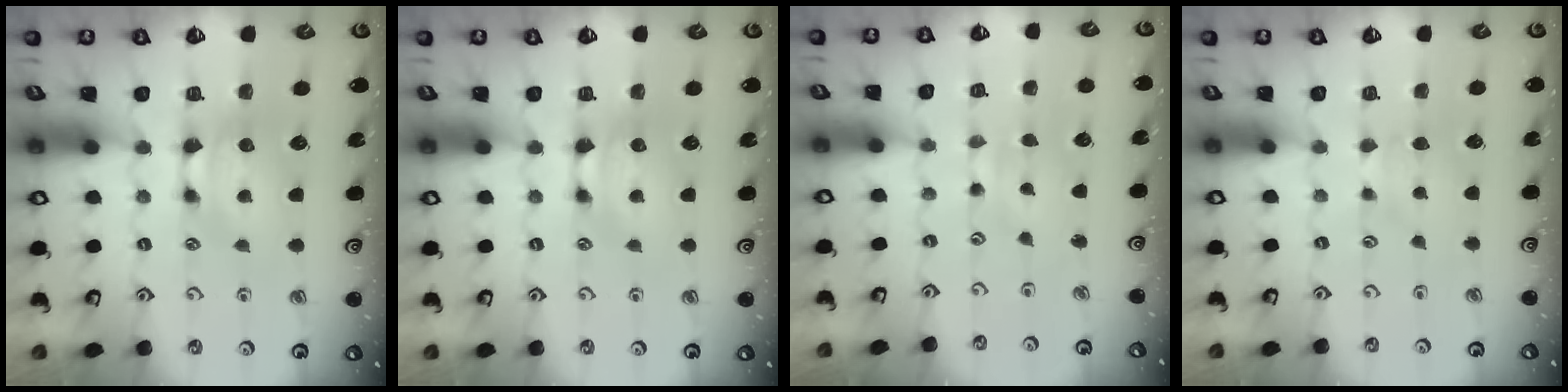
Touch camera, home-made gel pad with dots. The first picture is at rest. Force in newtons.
{"total": 0.0}
{"total": 3.7, "press": 3.7, "slide": 0.2}
{"total": 1.6, "press": 1.6, "slide": 0.3}